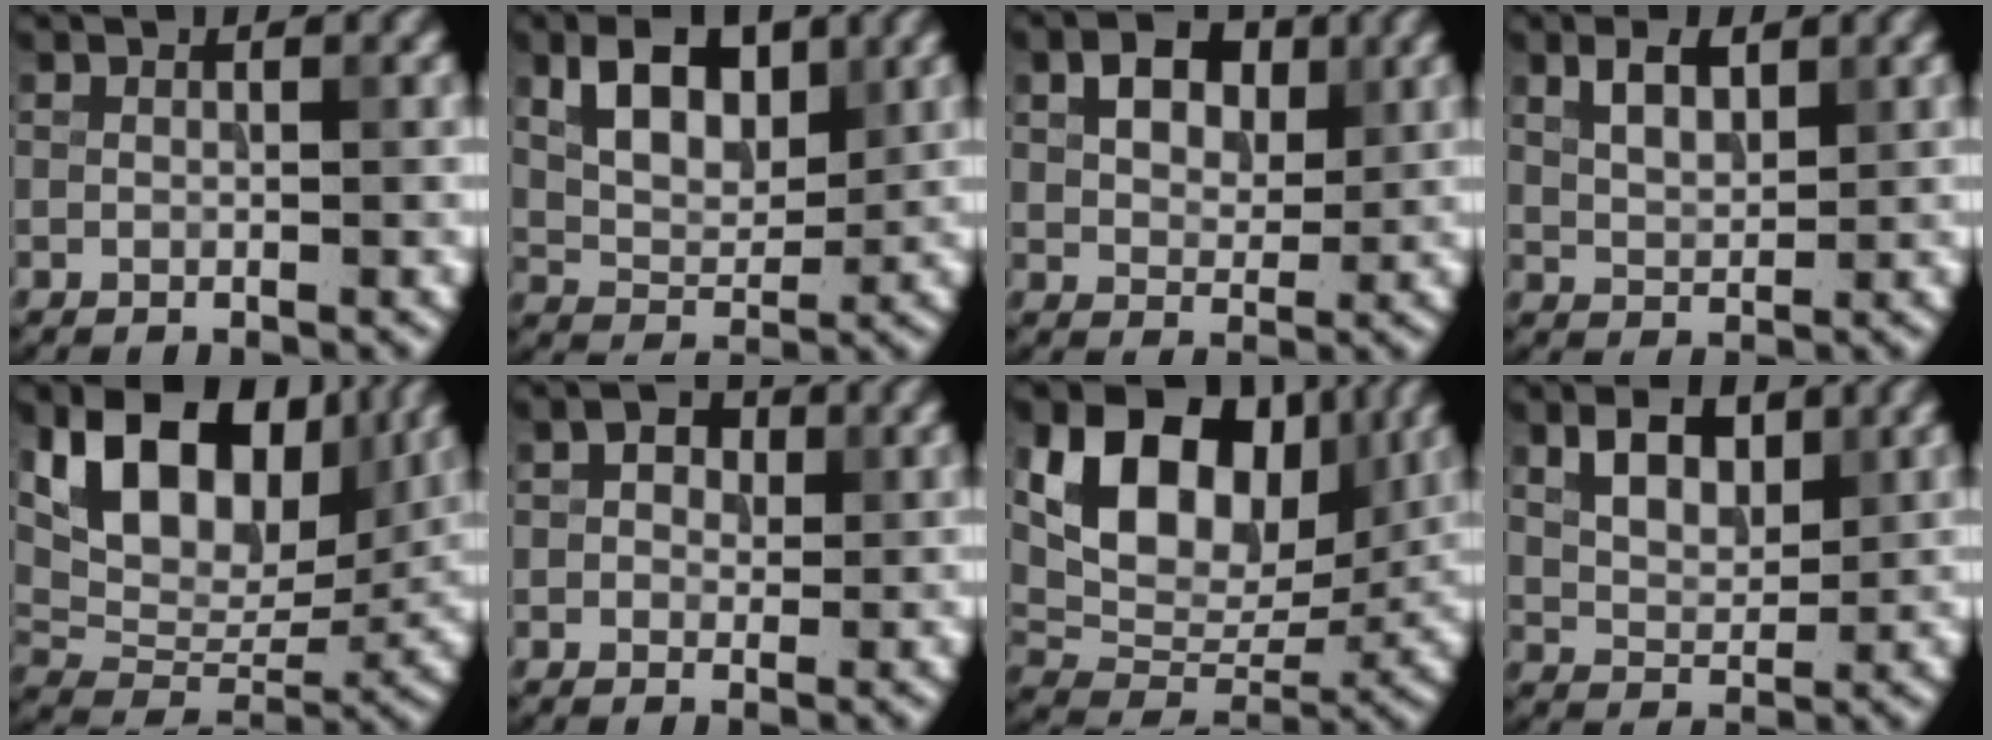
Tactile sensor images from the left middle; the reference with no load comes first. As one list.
[{"total": 6.0, "force": [2.4, 3.5, 4.2], "torque": [-0.076, -0.001, 0.040]}, {"total": 4.6, "force": [1.7, 3.0, 3.0], "torque": [-0.051, 0.005, 0.023]}, {"total": 3.2, "force": [1.7, 1.6, 2.2], "torque": [-0.046, 0.002, 0.034]}, {"total": 11.6, "force": [4.7, 7.2, 7.7], "torque": [-0.136, -0.003, 0.083]}, {"total": 2.2, "force": [0.6, 1.6, 1.3], "torque": [-0.017, 0.003, 0.006]}, {"total": 11.7, "force": [4.4, 7.7, 7.7], "torque": [-0.136, 0.001, 0.078]}, {"total": 4.3, "force": [1.9, 2.5, 3.0], "torque": [-0.056, 0.003, 0.033]}]